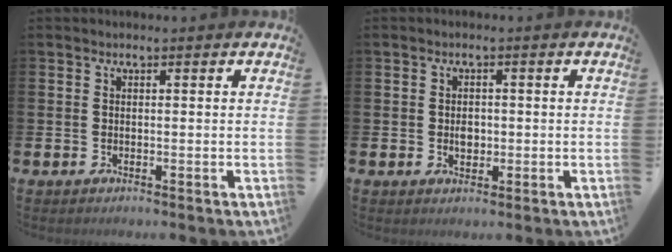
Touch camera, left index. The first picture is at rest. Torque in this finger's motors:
{"motor_torque": [0.31, -0.24, 0.02, 0.06]}